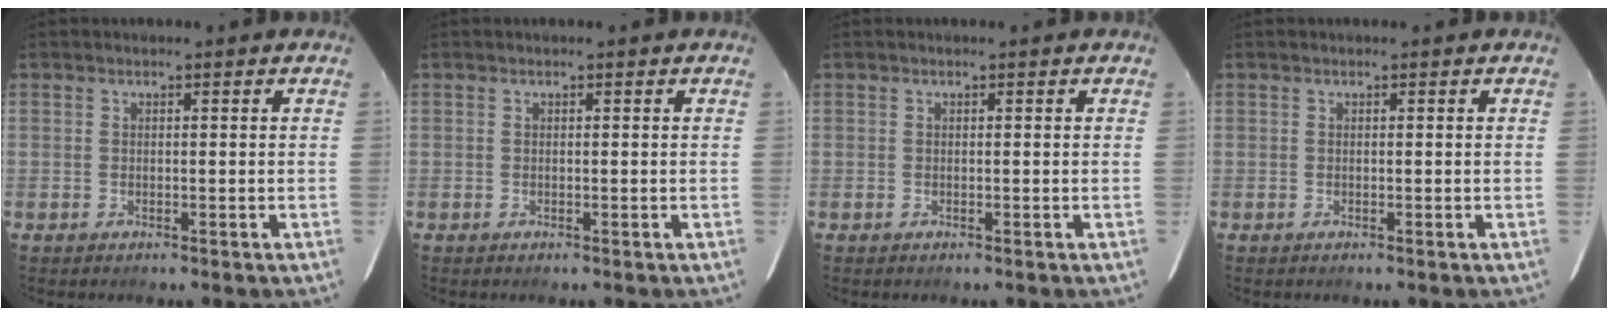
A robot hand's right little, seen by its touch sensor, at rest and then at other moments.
{"total": 0.0}
{"total": 0.0}
{"total": 0.0}